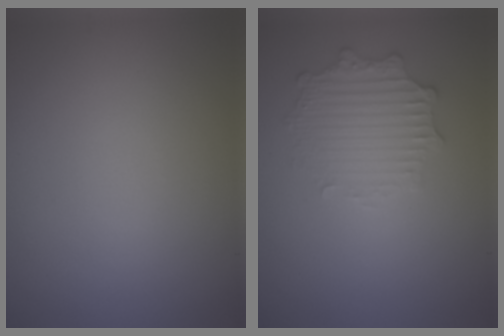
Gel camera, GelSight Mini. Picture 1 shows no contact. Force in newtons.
{"total": 2.5, "press": 2.3, "slide": 1.0}